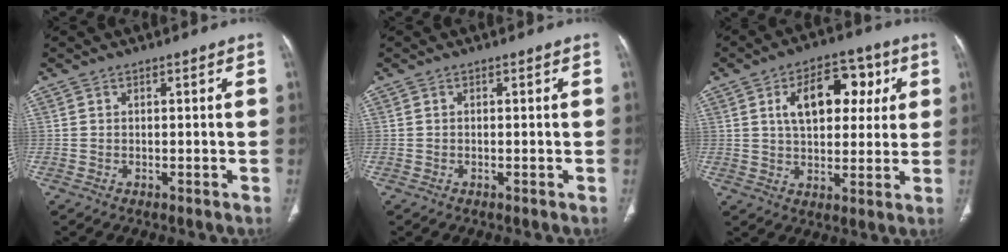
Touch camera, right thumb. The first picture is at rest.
{"total": 0.0}
{"total": 13.6, "force": [4.0, 8.0, 10.2], "torque": [-0.115, 0.007, 0.059]}